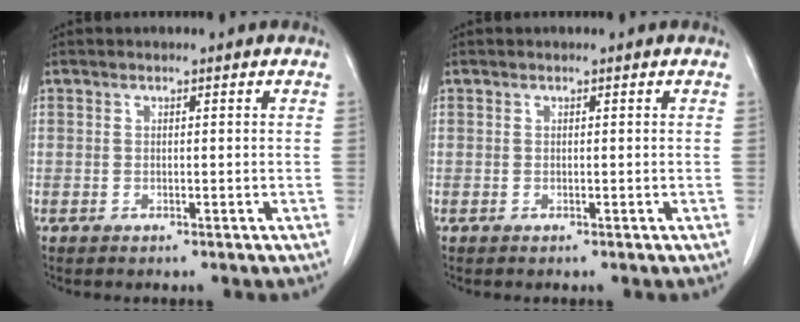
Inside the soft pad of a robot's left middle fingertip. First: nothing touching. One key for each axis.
{"total": 0.0}